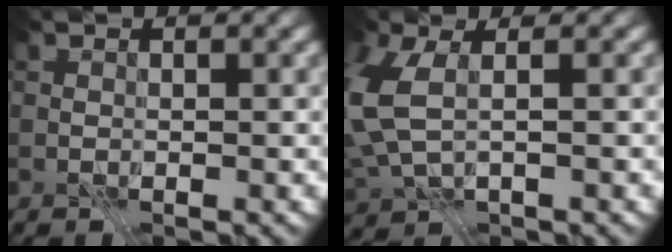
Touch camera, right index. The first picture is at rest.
{"total": 7.5, "force": [0.7, 4.3, 6.2], "torque": [-0.177, -0.009, 0.024]}